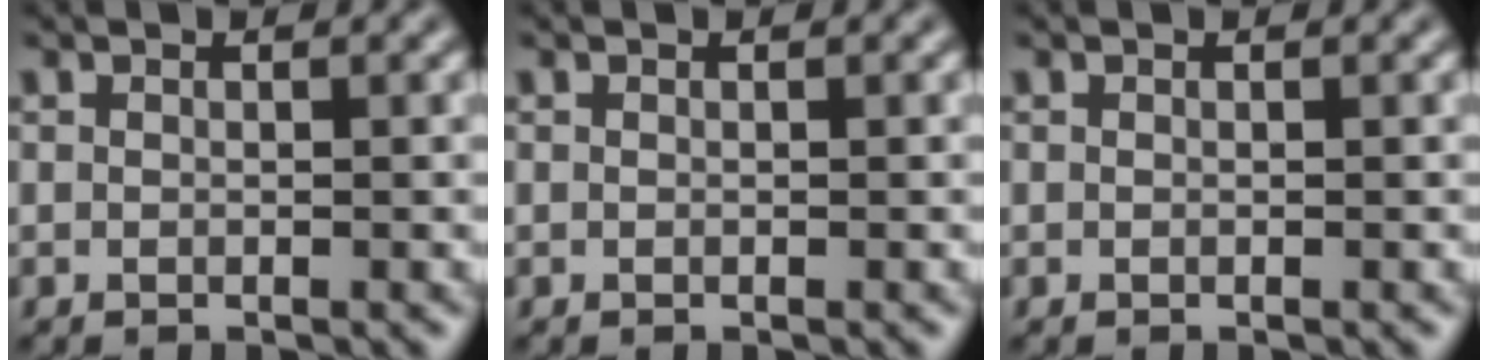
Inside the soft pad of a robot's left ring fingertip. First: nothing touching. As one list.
[{"total": 0.0}, {"total": 0.0}]